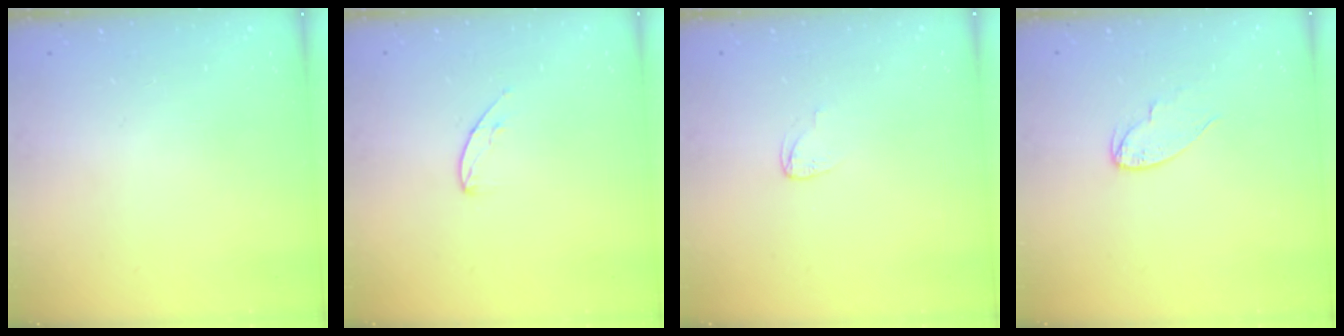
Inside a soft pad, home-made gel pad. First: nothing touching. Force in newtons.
{"total": 4.9, "press": 4.9, "slide": 0.5}
{"total": 3.6, "press": 3.6, "slide": 0.2}
{"total": 5.6, "press": 5.6, "slide": 0.4}